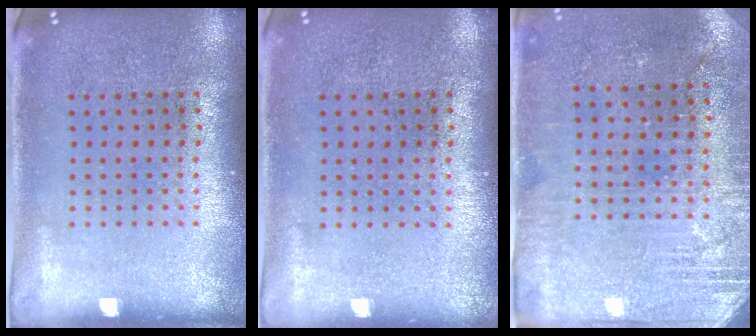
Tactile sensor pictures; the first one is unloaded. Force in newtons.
{"total": 0.0}
{"total": 2.8, "press": 2.7, "slide": 0.7}